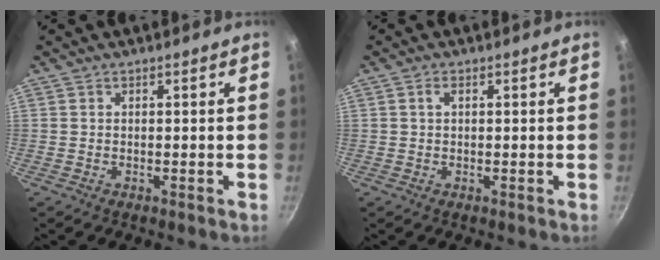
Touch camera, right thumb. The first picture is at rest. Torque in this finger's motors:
{"motor_torque": [-0.11, 0.00, -0.06, -0.14, 0.03]}